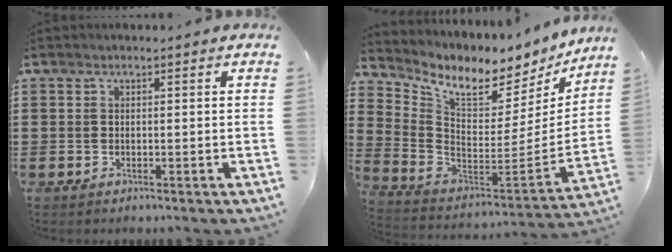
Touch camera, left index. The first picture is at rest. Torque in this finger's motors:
{"motor_torque": [2.14, 0.00, 0.51, 0.12]}